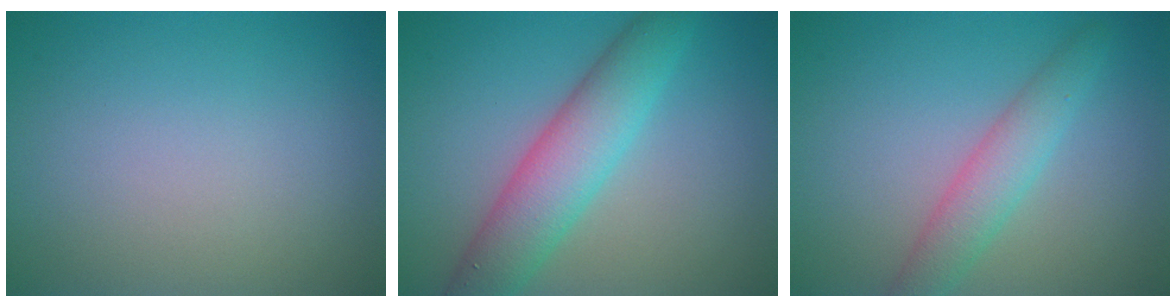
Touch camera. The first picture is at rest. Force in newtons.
{"total": 6.1, "press": 6.1, "slide": 0.2}
{"total": 3.3, "press": 3.3, "slide": 0.1}